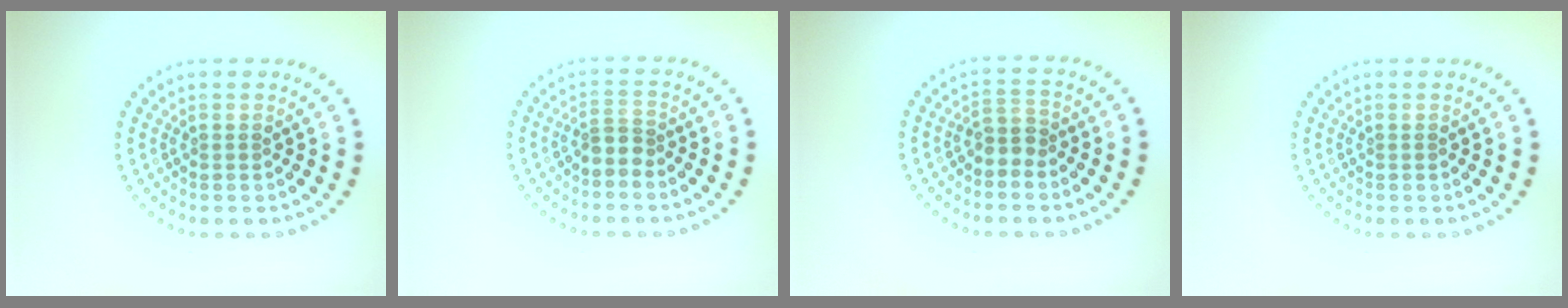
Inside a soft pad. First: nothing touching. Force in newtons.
{"total": 1.8, "press": 1.3, "slide": 1.2}
{"total": 2.0, "press": 1.7, "slide": 1.0}
{"total": 0.0}